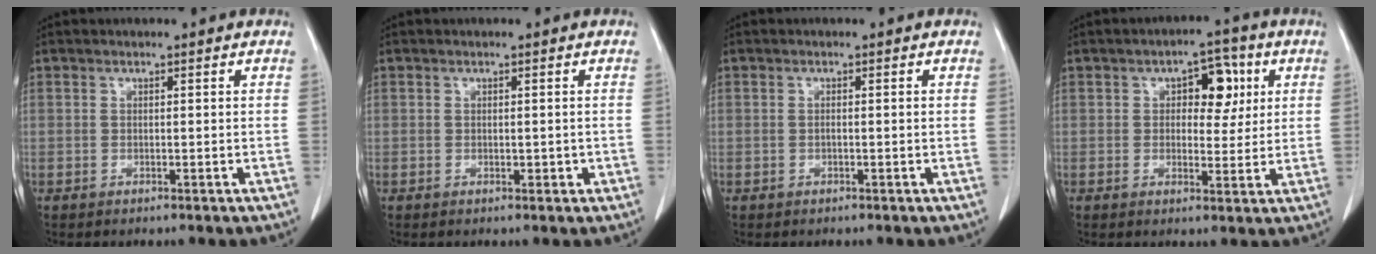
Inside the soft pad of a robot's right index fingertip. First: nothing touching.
{"total": 1.1, "force": [-0.1, 0.7, 0.8], "torque": [-0.006, 0.001, 0.002]}
{"total": 0.9, "force": [0.0, 0.2, 0.9], "torque": [-0.011, 0.003, 0.003]}
{"total": 6.3, "force": [1.9, 3.4, 5.0], "torque": [-0.059, 0.017, 0.027]}